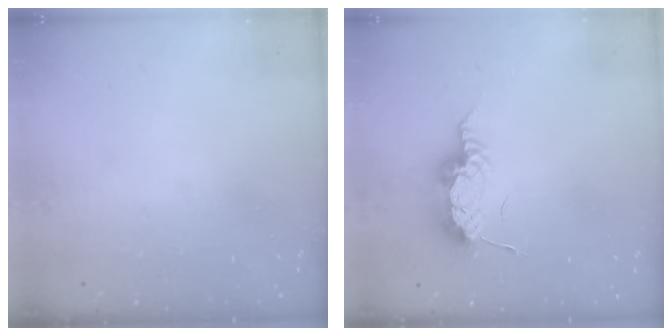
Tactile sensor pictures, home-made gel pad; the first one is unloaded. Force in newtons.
{"total": 15.0, "press": 10.7, "slide": 10.4}